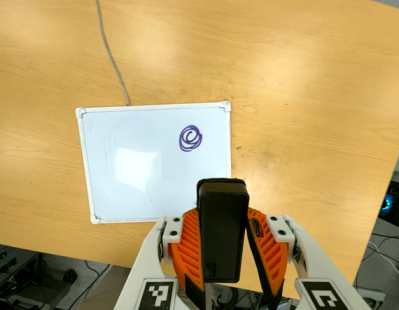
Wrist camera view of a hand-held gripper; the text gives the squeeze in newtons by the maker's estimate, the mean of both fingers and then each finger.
{"total": 5.3, "left": 4.6, "right": 6.0}